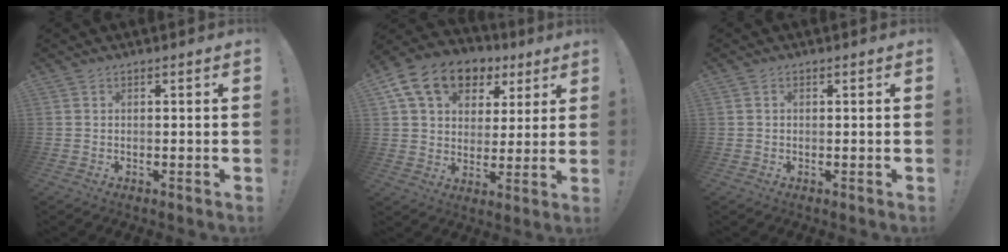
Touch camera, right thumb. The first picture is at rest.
{"total": 16.0, "force": [8.2, 11.0, 8.3], "torque": [-0.134, -0.032, 0.153]}
{"total": 0.7, "force": [-0.2, 0.5, 0.3], "torque": [-0.009, 0.005, -0.004]}